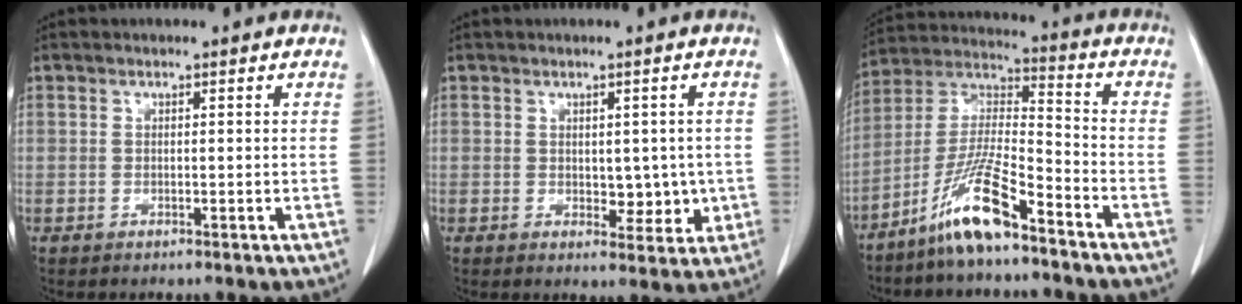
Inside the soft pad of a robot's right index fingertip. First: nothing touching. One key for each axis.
{"total": 4.4, "fx": 0.0, "fy": 2.8, "fz": 3.5, "tx": -0.029, "ty": 0.001, "tz": 0.011}
{"total": 12.1, "fx": -8.3, "fy": 1.1, "fz": 8.7, "tx": -0.183, "ty": -0.008, "tz": -0.163}